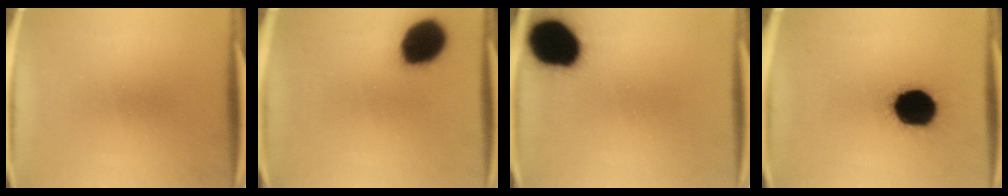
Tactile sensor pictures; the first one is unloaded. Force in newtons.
{"total": 15.3}
{"total": 18.5}
{"total": 18.4}